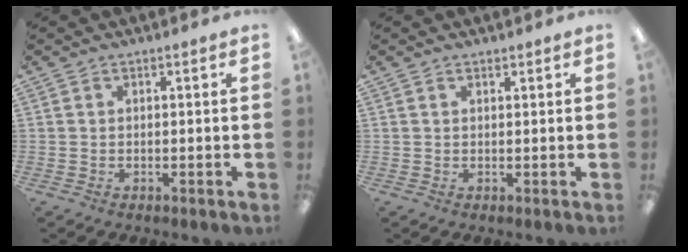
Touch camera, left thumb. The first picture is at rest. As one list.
[{"total": 0.8, "force": [0.7, 0.2, 0.2], "torque": [-0.005, 0.000, 0.014]}]